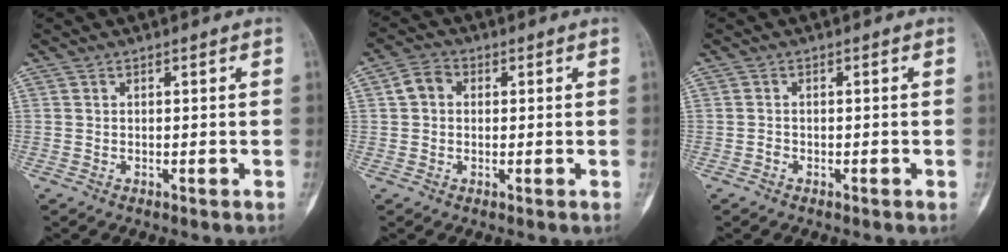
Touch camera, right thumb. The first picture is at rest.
{"total": 3.9, "force": [0.6, 3.3, 2.1], "torque": [-0.031, 0.012, 0.004]}
{"total": 0.8, "force": [-0.4, 0.5, 0.3], "torque": [-0.003, 0.002, -0.009]}